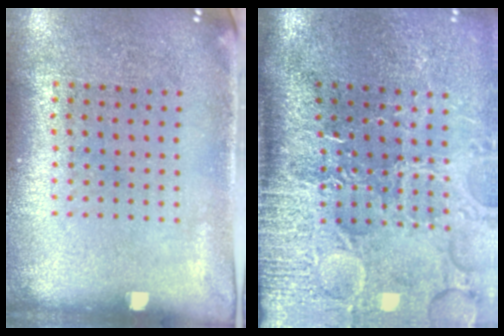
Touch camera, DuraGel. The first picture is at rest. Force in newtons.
{"total": 4.7, "press": 3.9, "slide": 2.6}